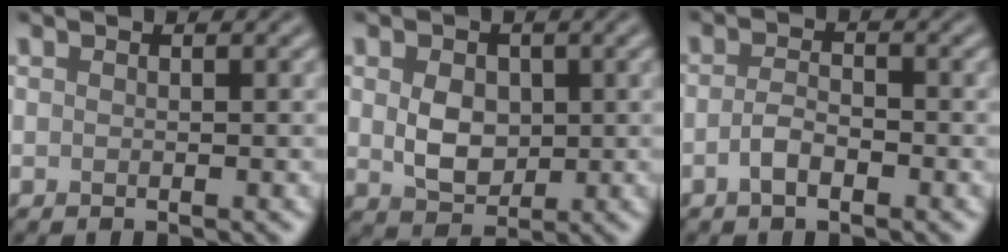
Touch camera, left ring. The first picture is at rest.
{"total": 3.5, "force": [0.4, 2.7, 2.2], "torque": [-0.042, -0.005, 0.006]}
{"total": 2.0, "force": [-0.9, 1.0, 1.5], "torque": [-0.030, 0.003, -0.022]}